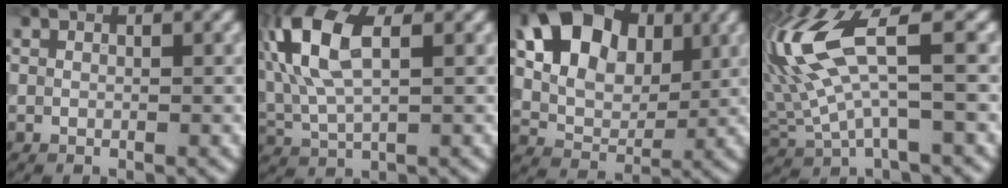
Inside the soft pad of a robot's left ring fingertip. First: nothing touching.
{"total": 9.2, "force": [2.2, 4.3, 7.8], "torque": [-0.191, 0.017, 0.038]}
{"total": 12.6, "force": [4.2, 8.6, 8.2], "torque": [-0.145, 0.034, 0.064]}
{"total": 9.1, "force": [2.2, 3.1, 8.3], "torque": [-0.195, 0.007, 0.039]}